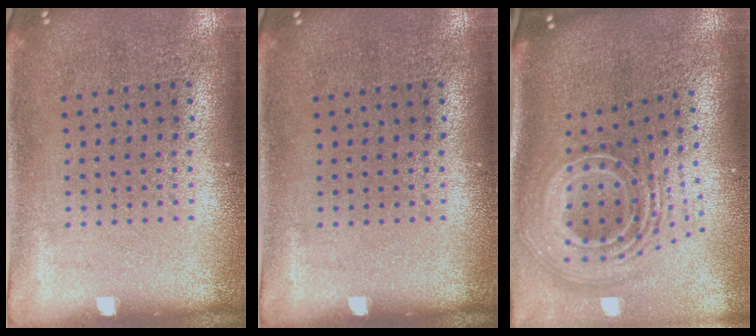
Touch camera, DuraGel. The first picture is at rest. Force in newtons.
{"total": 0.0}
{"total": 3.2, "press": 2.0, "slide": 2.4}